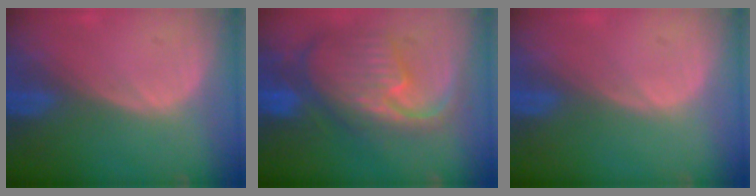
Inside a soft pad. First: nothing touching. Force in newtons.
{"total": 11.9, "press": 10.4, "slide": 5.9}
{"total": 0.0}